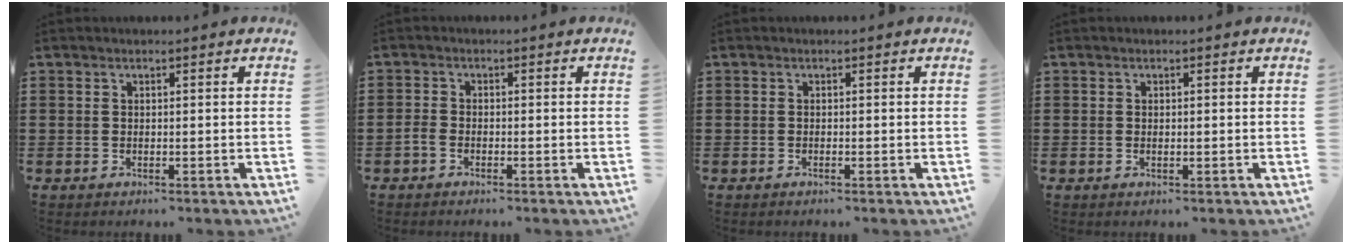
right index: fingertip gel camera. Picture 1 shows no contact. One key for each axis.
{"total": 1.3, "fx": -1.0, "fy": 0.5, "fz": 0.7, "tx": -0.022, "ty": -0.001, "tz": -0.021}
{"total": 0.0}
{"total": 0.5, "fx": 0.0, "fy": 0.2, "fz": 0.5, "tx": -0.011, "ty": -0.001, "tz": 0.000}